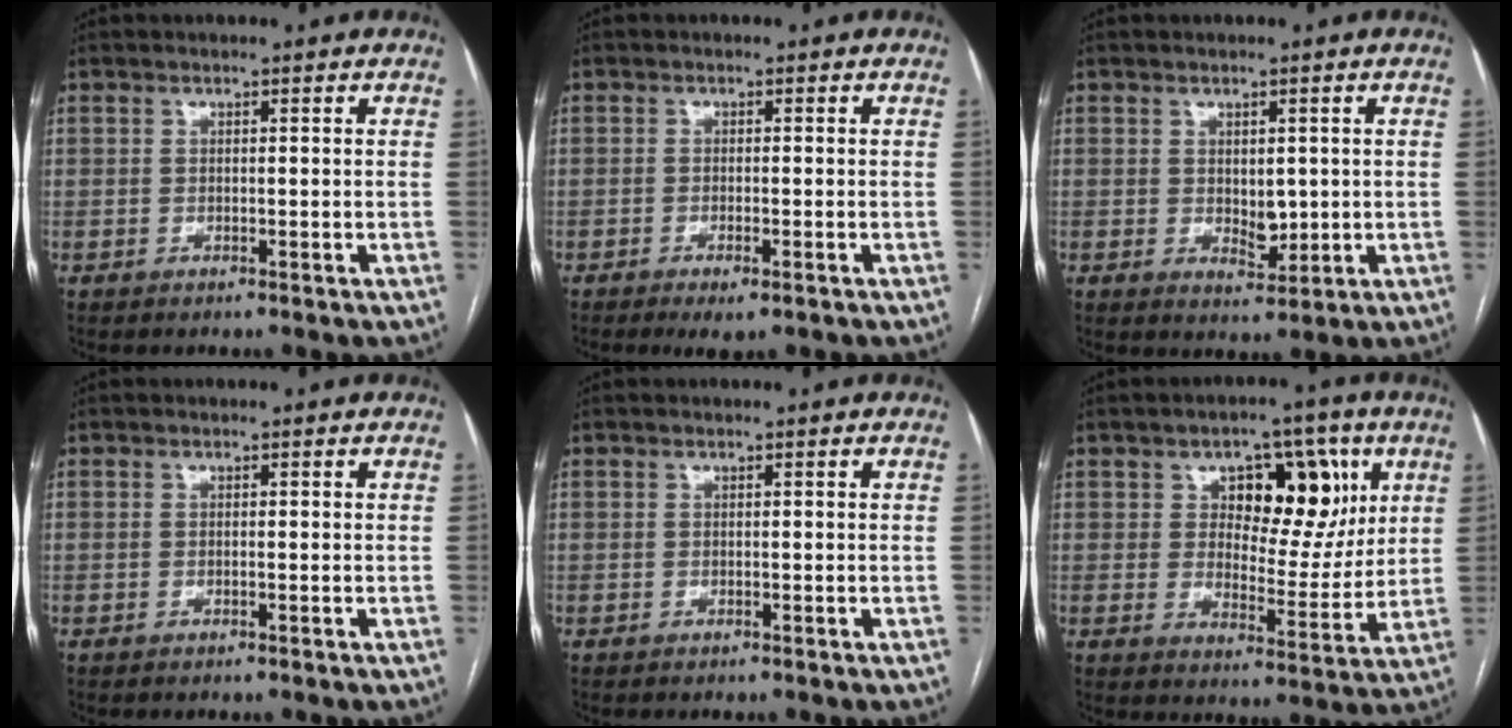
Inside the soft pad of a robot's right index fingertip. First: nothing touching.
{"total": 3.1, "force": [-1.9, 0.8, 2.3], "torque": [-0.033, -0.003, -0.024]}
{"total": 3.6, "force": [0.2, 2.2, 2.9], "torque": [-0.042, -0.006, 0.012]}
{"total": 0.0}
{"total": 0.0}
{"total": 13.1, "force": [4.9, 7.0, 10.0], "torque": [-0.129, 0.020, 0.082]}